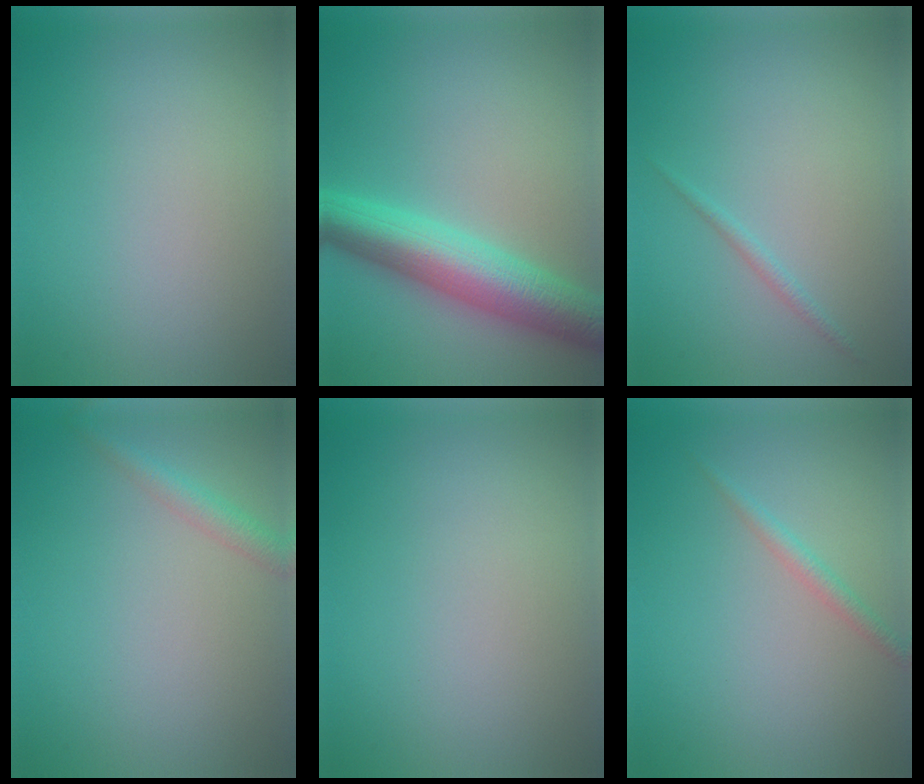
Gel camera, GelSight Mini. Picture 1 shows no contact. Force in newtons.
{"total": 7.6, "press": 7.6, "slide": 0.1}
{"total": 0.8, "press": 0.8, "slide": 0.1}
{"total": 2.0, "press": 2.0, "slide": 0.0}
{"total": 0.0}
{"total": 1.4, "press": 1.4, "slide": 0.1}